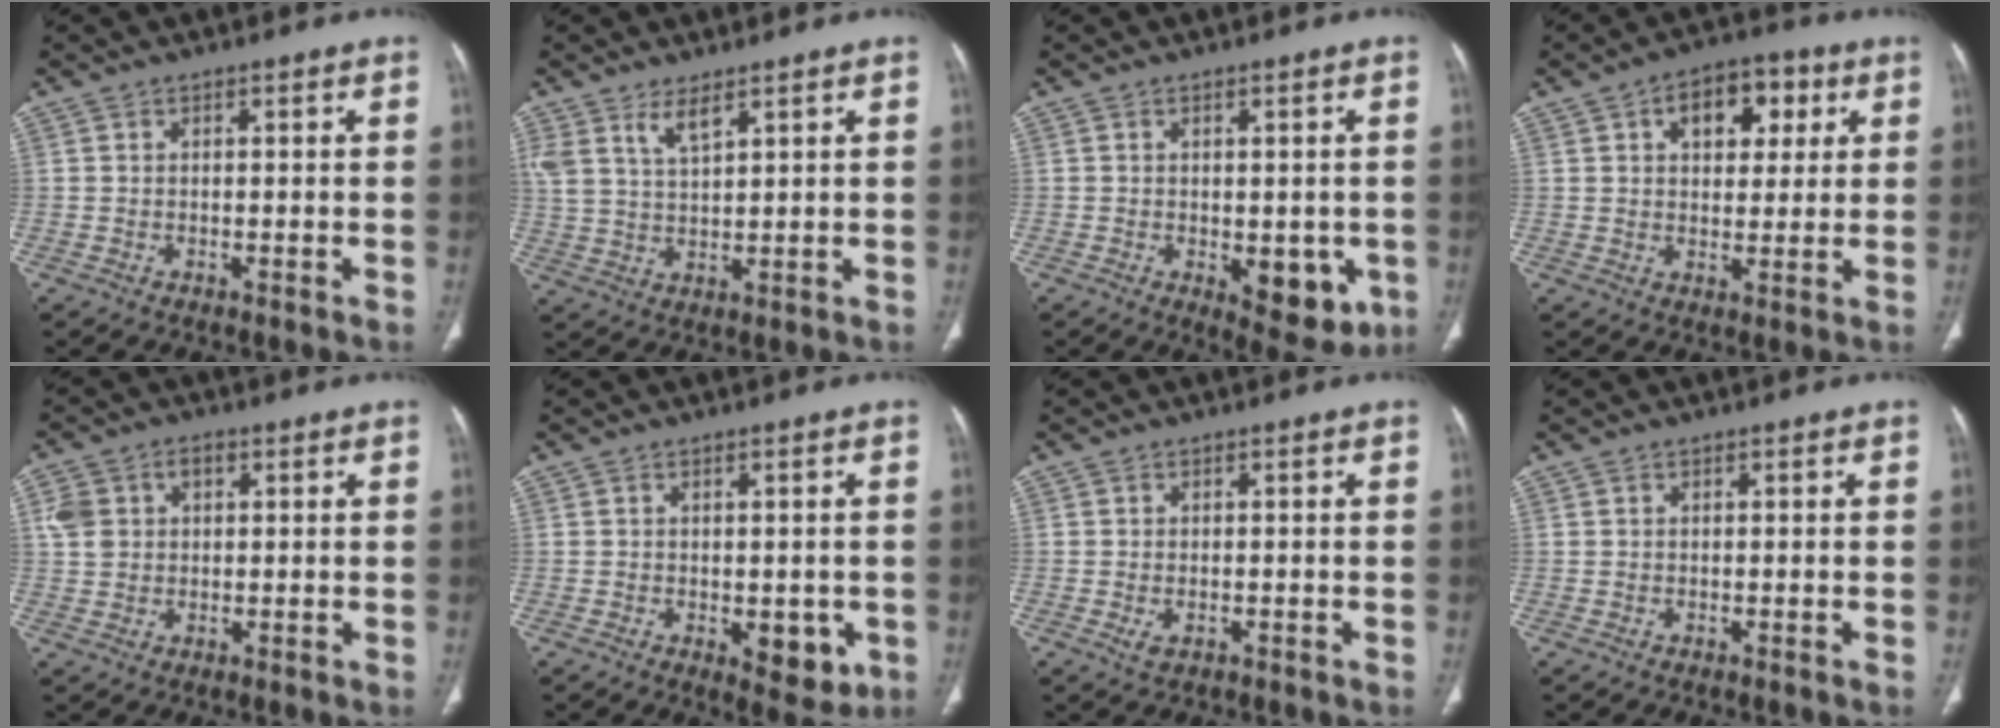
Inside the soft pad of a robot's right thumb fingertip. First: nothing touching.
{"total": 5.5, "force": [3.6, 1.9, 3.6], "torque": [-0.074, -0.018, 0.079]}
{"total": 8.9, "force": [-2.3, 4.4, 7.3], "torque": [-0.063, -0.010, -0.016]}
{"total": 10.6, "force": [3.9, 6.5, 7.4], "torque": [-0.066, 0.004, 0.054]}
{"total": 6.2, "force": [1.7, 4.8, 3.6], "torque": [-0.061, 0.011, 0.034]}
{"total": 6.6, "force": [-1.7, 3.4, 5.4], "torque": [-0.047, -0.009, -0.011]}
{"total": 1.8, "force": [-0.6, 1.0, 1.3], "torque": [-0.026, 0.001, -0.005]}
{"total": 0.0}